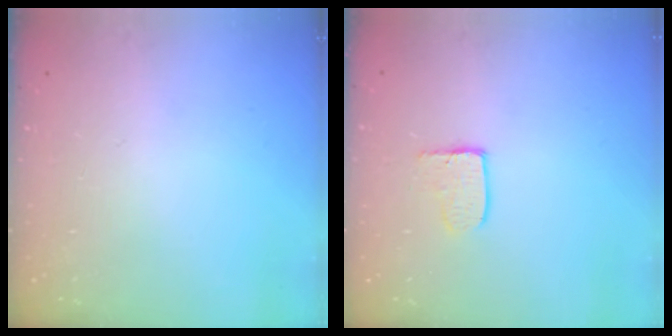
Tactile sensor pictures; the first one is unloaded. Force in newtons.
{"total": 3.4, "press": 3.4, "slide": 0.3}